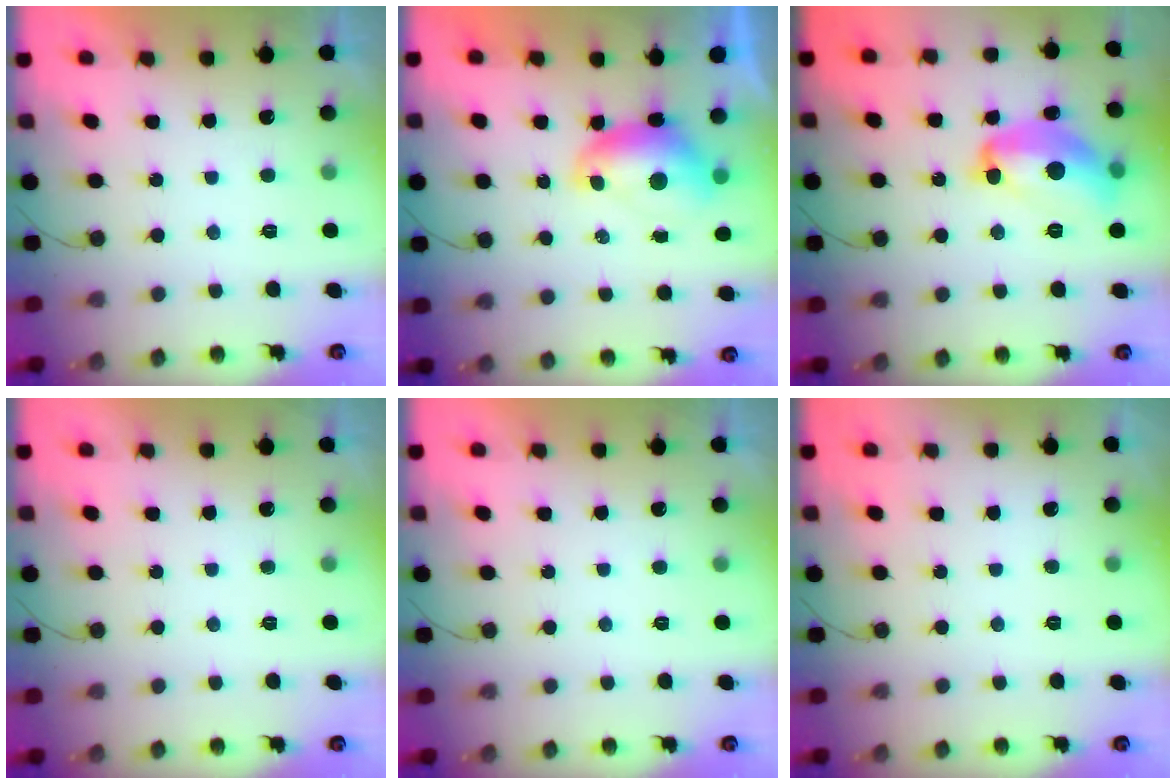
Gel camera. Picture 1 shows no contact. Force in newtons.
{"total": 7.8, "press": 7.8, "slide": 0.9}
{"total": 15.0, "press": 14.9, "slide": 0.9}
{"total": 0.0}
{"total": 0.0}
{"total": 0.0}